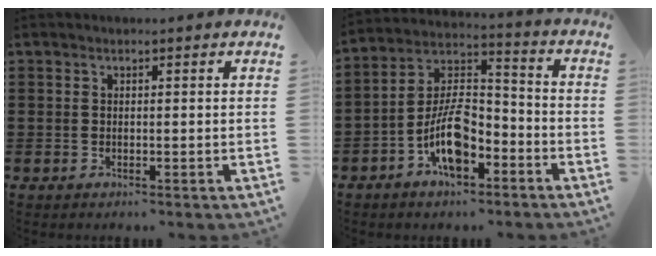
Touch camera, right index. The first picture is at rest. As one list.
[{"total": 9.9, "force": [-5.1, 4.6, 7.2], "torque": [-0.156, 0.006, -0.097]}]